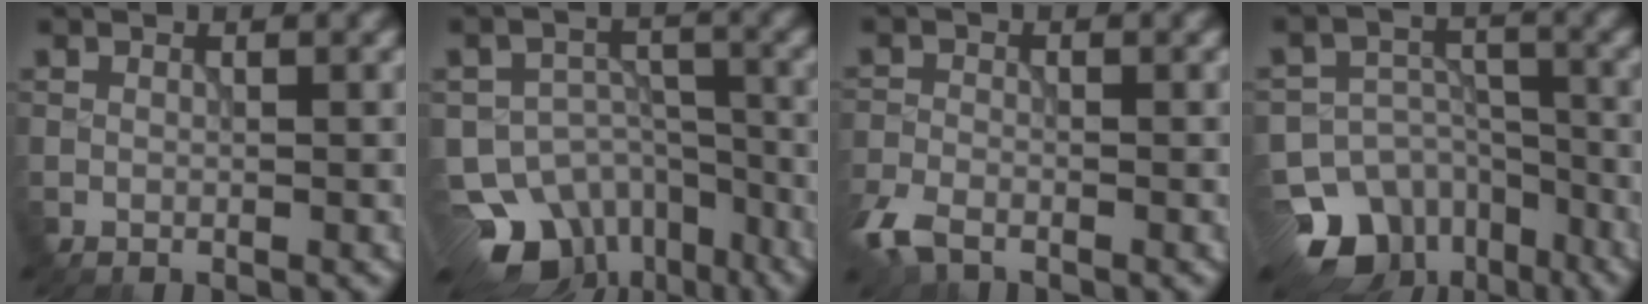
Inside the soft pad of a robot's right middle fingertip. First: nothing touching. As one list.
[{"total": 10.7, "force": [-7.5, 6.9, 3.3], "torque": [-0.042, -0.008, -0.104]}, {"total": 3.6, "force": [-2.6, 1.6, 1.9], "torque": [-0.044, -0.011, -0.062]}, {"total": 11.3, "force": [-7.1, 8.3, 2.9], "torque": [-0.057, -0.012, -0.115]}]